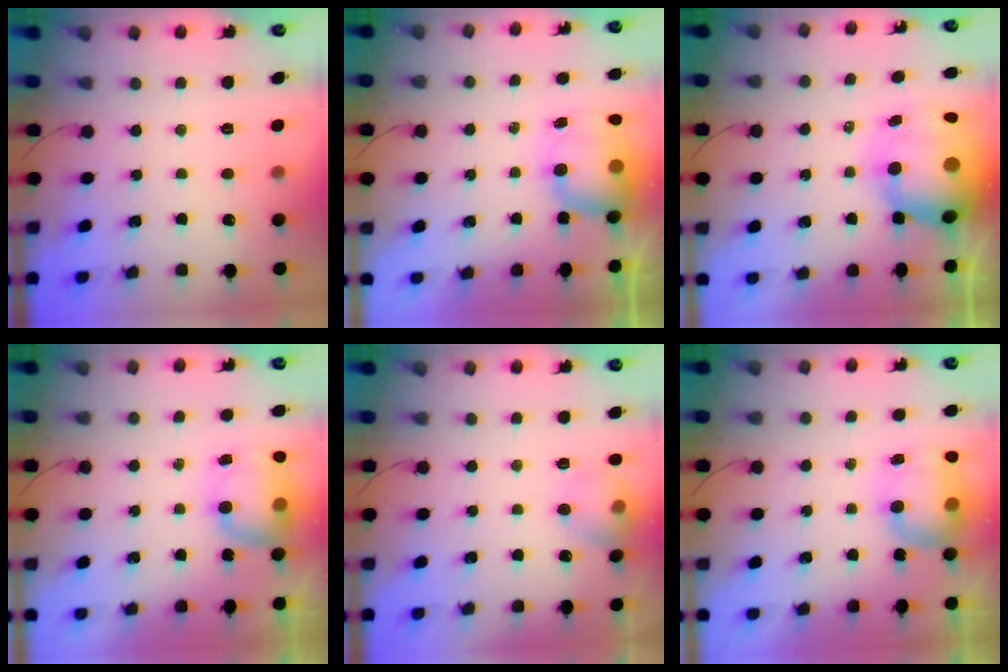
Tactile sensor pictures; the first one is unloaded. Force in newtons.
{"total": 9.0, "press": 8.7, "slide": 2.4}
{"total": 16.2, "press": 15.6, "slide": 4.3}
{"total": 10.5, "press": 8.7, "slide": 6.0}
{"total": 9.3, "press": 9.1, "slide": 1.6}
{"total": 8.3, "press": 8.1, "slide": 1.8}